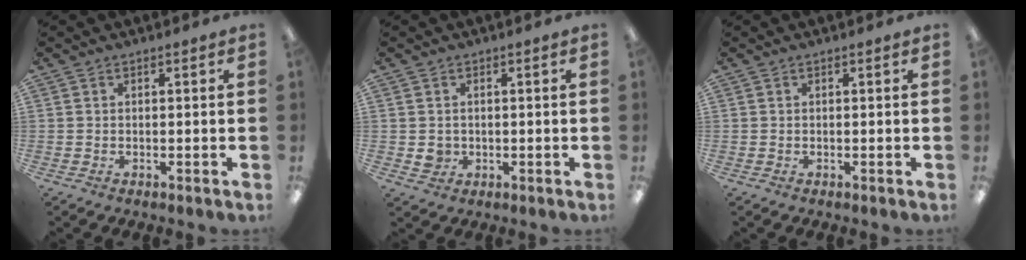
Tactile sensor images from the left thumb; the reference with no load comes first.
{"total": 2.8, "force": [0.0, 2.7, 0.6], "torque": [-0.005, 0.000, 0.000]}
{"total": 0.0}